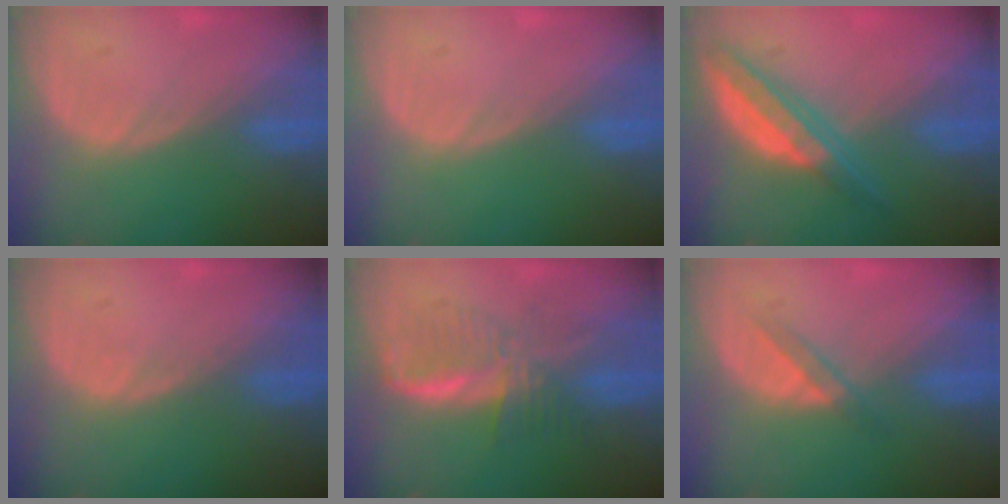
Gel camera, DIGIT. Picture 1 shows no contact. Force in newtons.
{"total": 0.0}
{"total": 6.6, "press": 5.6, "slide": 3.4}
{"total": 0.5, "press": 0.5, "slide": 0.1}
{"total": 6.2, "press": 6.1, "slide": 0.6}
{"total": 2.4, "press": 2.2, "slide": 1.1}